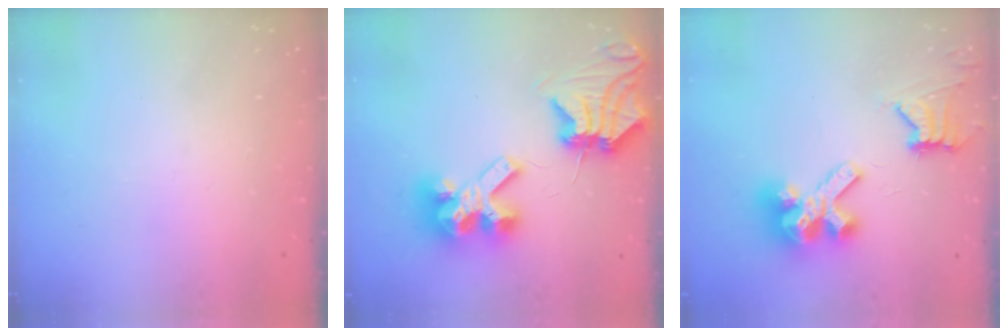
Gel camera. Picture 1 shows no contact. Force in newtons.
{"total": 14.5, "press": 14.4, "slide": 1.7}
{"total": 11.8, "press": 11.7, "slide": 1.4}